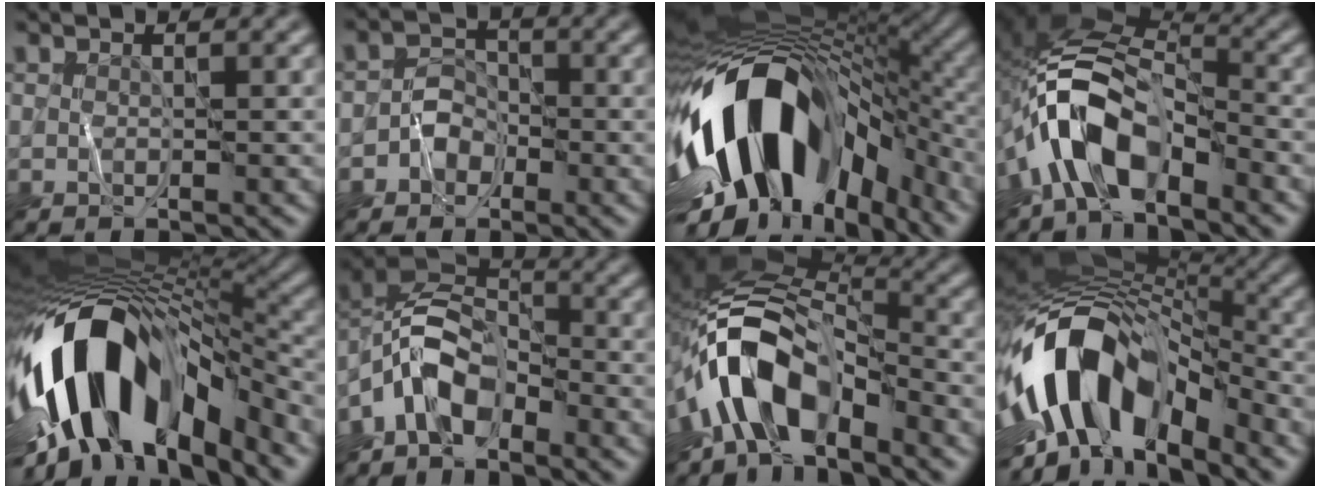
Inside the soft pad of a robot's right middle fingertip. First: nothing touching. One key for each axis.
{"total": 2.0, "fx": -0.9, "fy": 1.7, "fz": 0.5, "tx": 0.001, "ty": 0.011, "tz": -0.022}
{"total": 15.6, "fx": -4.1, "fy": 9.4, "fz": 11.8, "tx": -0.196, "ty": 0.000, "tz": -0.067}
{"total": 8.1, "fx": -4.1, "fy": 4.3, "fz": 5.5, "tx": -0.097, "ty": 0.009, "tz": -0.087}
{"total": 14.9, "fx": -4.9, "fy": 7.5, "fz": 12.0, "tx": -0.203, "ty": 0.010, "tz": -0.078}
{"total": 5.9, "fx": -3.4, "fy": 3.4, "fz": 3.4, "tx": -0.053, "ty": 0.008, "tz": -0.082}
{"total": 9.1, "fx": -4.7, "fy": 4.8, "fz": 6.1, "tx": -0.101, "ty": 0.011, "tz": -0.094}
{"total": 13.6, "fx": -4.7, "fy": 7.4, "fz": 10.4, "tx": -0.175, "ty": 0.010, "tz": -0.089}